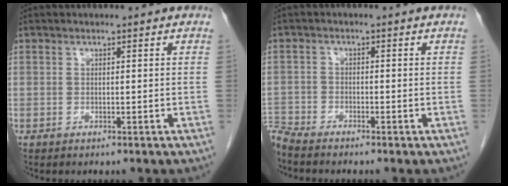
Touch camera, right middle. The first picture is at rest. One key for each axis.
{"total": 3.1, "fx": -3.1, "fy": 0.0, "fz": 0.3, "tx": -0.007, "ty": -0.010, "tz": -0.061}